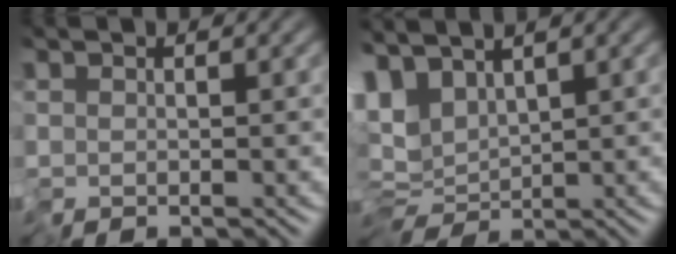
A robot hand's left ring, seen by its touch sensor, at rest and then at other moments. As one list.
[{"total": 6.8, "force": [2.0, 3.4, 5.5], "torque": [-0.096, 0.006, 0.042]}]